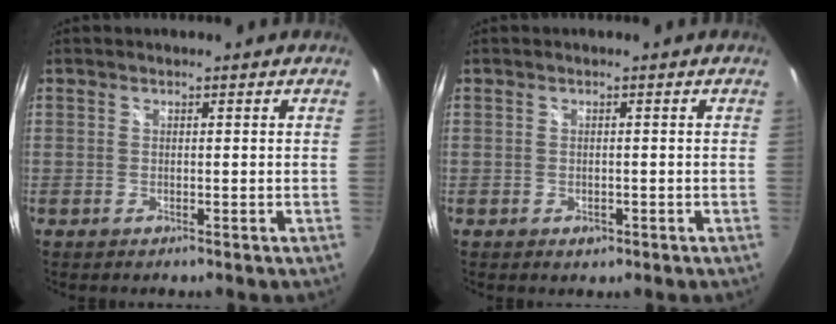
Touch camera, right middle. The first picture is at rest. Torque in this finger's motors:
{"motor_torque": [0.10, 0.03, 0.00, 0.00]}